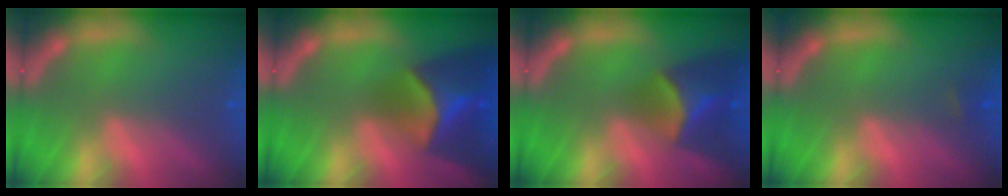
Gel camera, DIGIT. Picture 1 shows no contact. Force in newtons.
{"total": 8.9}
{"total": 6.5}
{"total": 0.9}